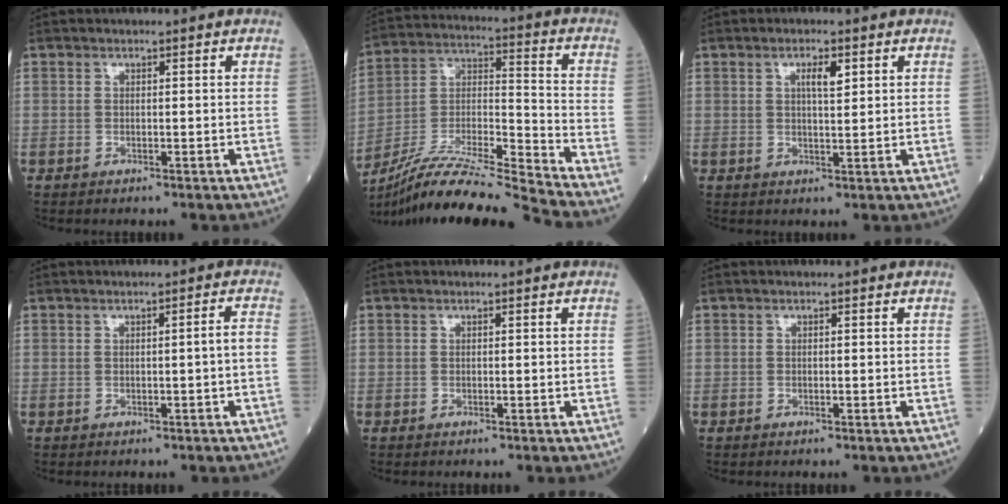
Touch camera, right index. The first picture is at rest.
{"total": 18.3, "force": [-16.7, -2.3, 7.1], "torque": [-0.130, -0.001, -0.303]}
{"total": 3.0, "force": [1.3, 0.7, 2.7], "torque": [-0.047, 0.001, 0.021]}
{"total": 1.6, "force": [-0.5, -0.2, 1.5], "torque": [-0.022, 0.000, -0.006]}
{"total": 0.0}
{"total": 0.0}